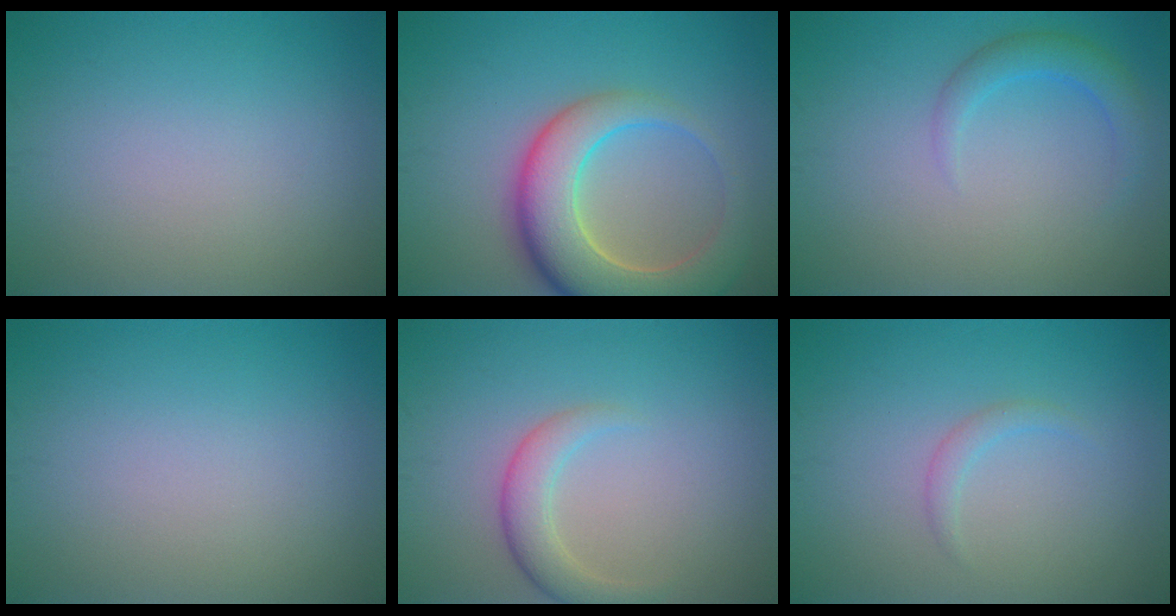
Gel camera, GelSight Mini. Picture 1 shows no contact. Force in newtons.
{"total": 8.8, "press": 8.8, "slide": 0.7}
{"total": 2.4, "press": 2.4, "slide": 0.1}
{"total": 0.0}
{"total": 2.8, "press": 2.8, "slide": 0.1}
{"total": 1.1, "press": 1.1, "slide": 0.0}